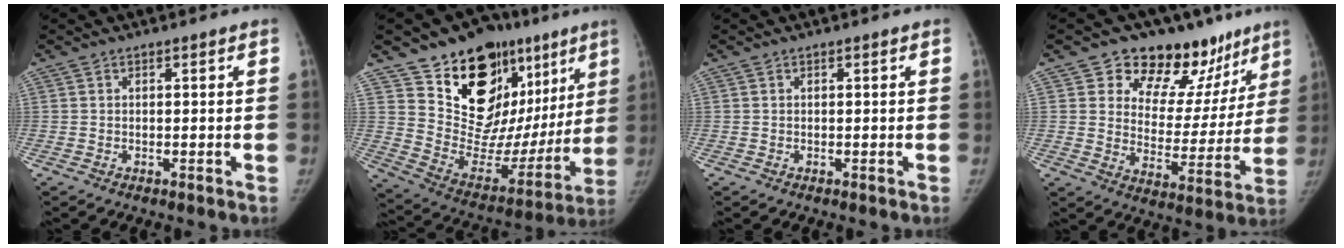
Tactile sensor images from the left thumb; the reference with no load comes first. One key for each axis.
{"total": 25.9, "fx": 15.2, "fy": 15.1, "fz": 14.6, "tx": -0.150, "ty": -0.057, "tz": 0.241}
{"total": 0.0}
{"total": 18.7, "fx": 12.9, "fy": 10.9, "fz": 8.1, "tx": -0.038, "ty": -0.074, "tz": 0.176}